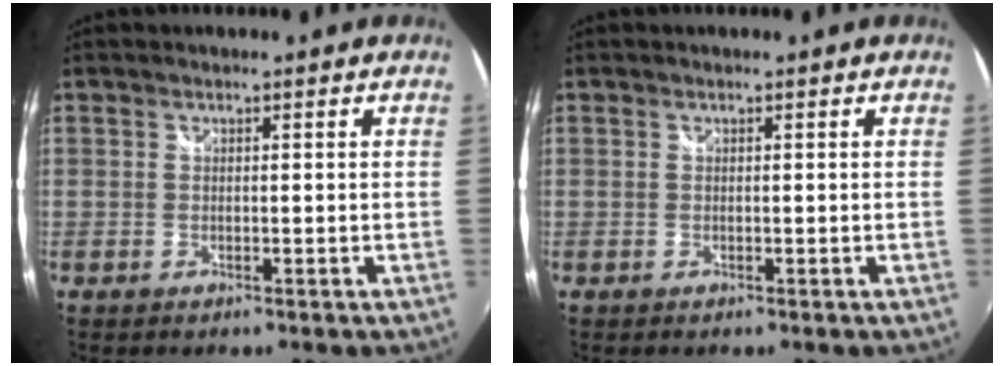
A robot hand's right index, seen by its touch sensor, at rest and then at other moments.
{"total": 0.0}